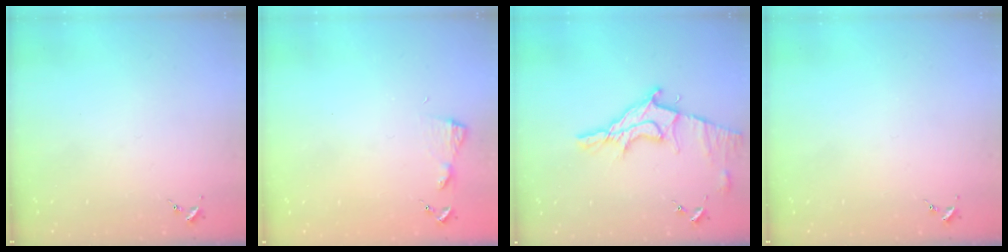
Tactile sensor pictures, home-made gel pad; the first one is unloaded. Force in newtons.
{"total": 4.2, "press": 4.2, "slide": 0.5}
{"total": 13.5, "press": 13.4, "slide": 1.3}
{"total": 0.0}